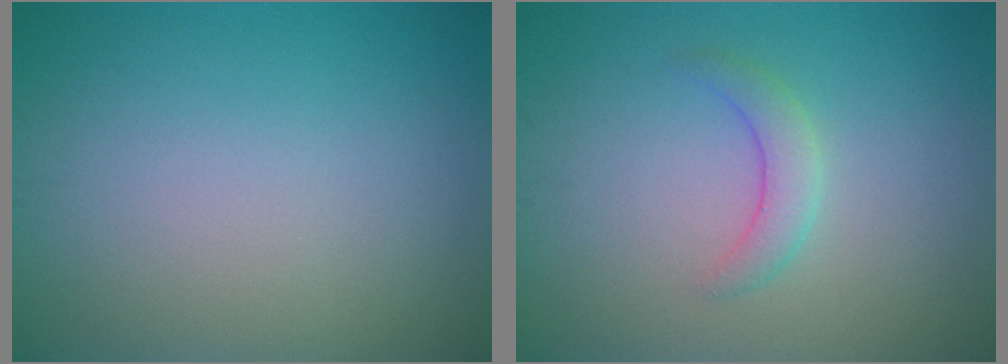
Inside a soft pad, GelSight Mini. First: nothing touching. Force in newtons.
{"total": 2.0, "press": 2.0, "slide": 0.1}